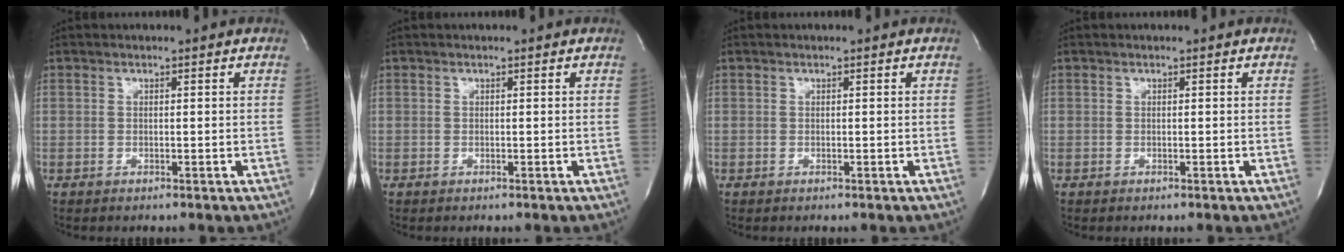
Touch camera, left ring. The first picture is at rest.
{"total": 0.0}
{"total": 0.0}
{"total": 0.0}